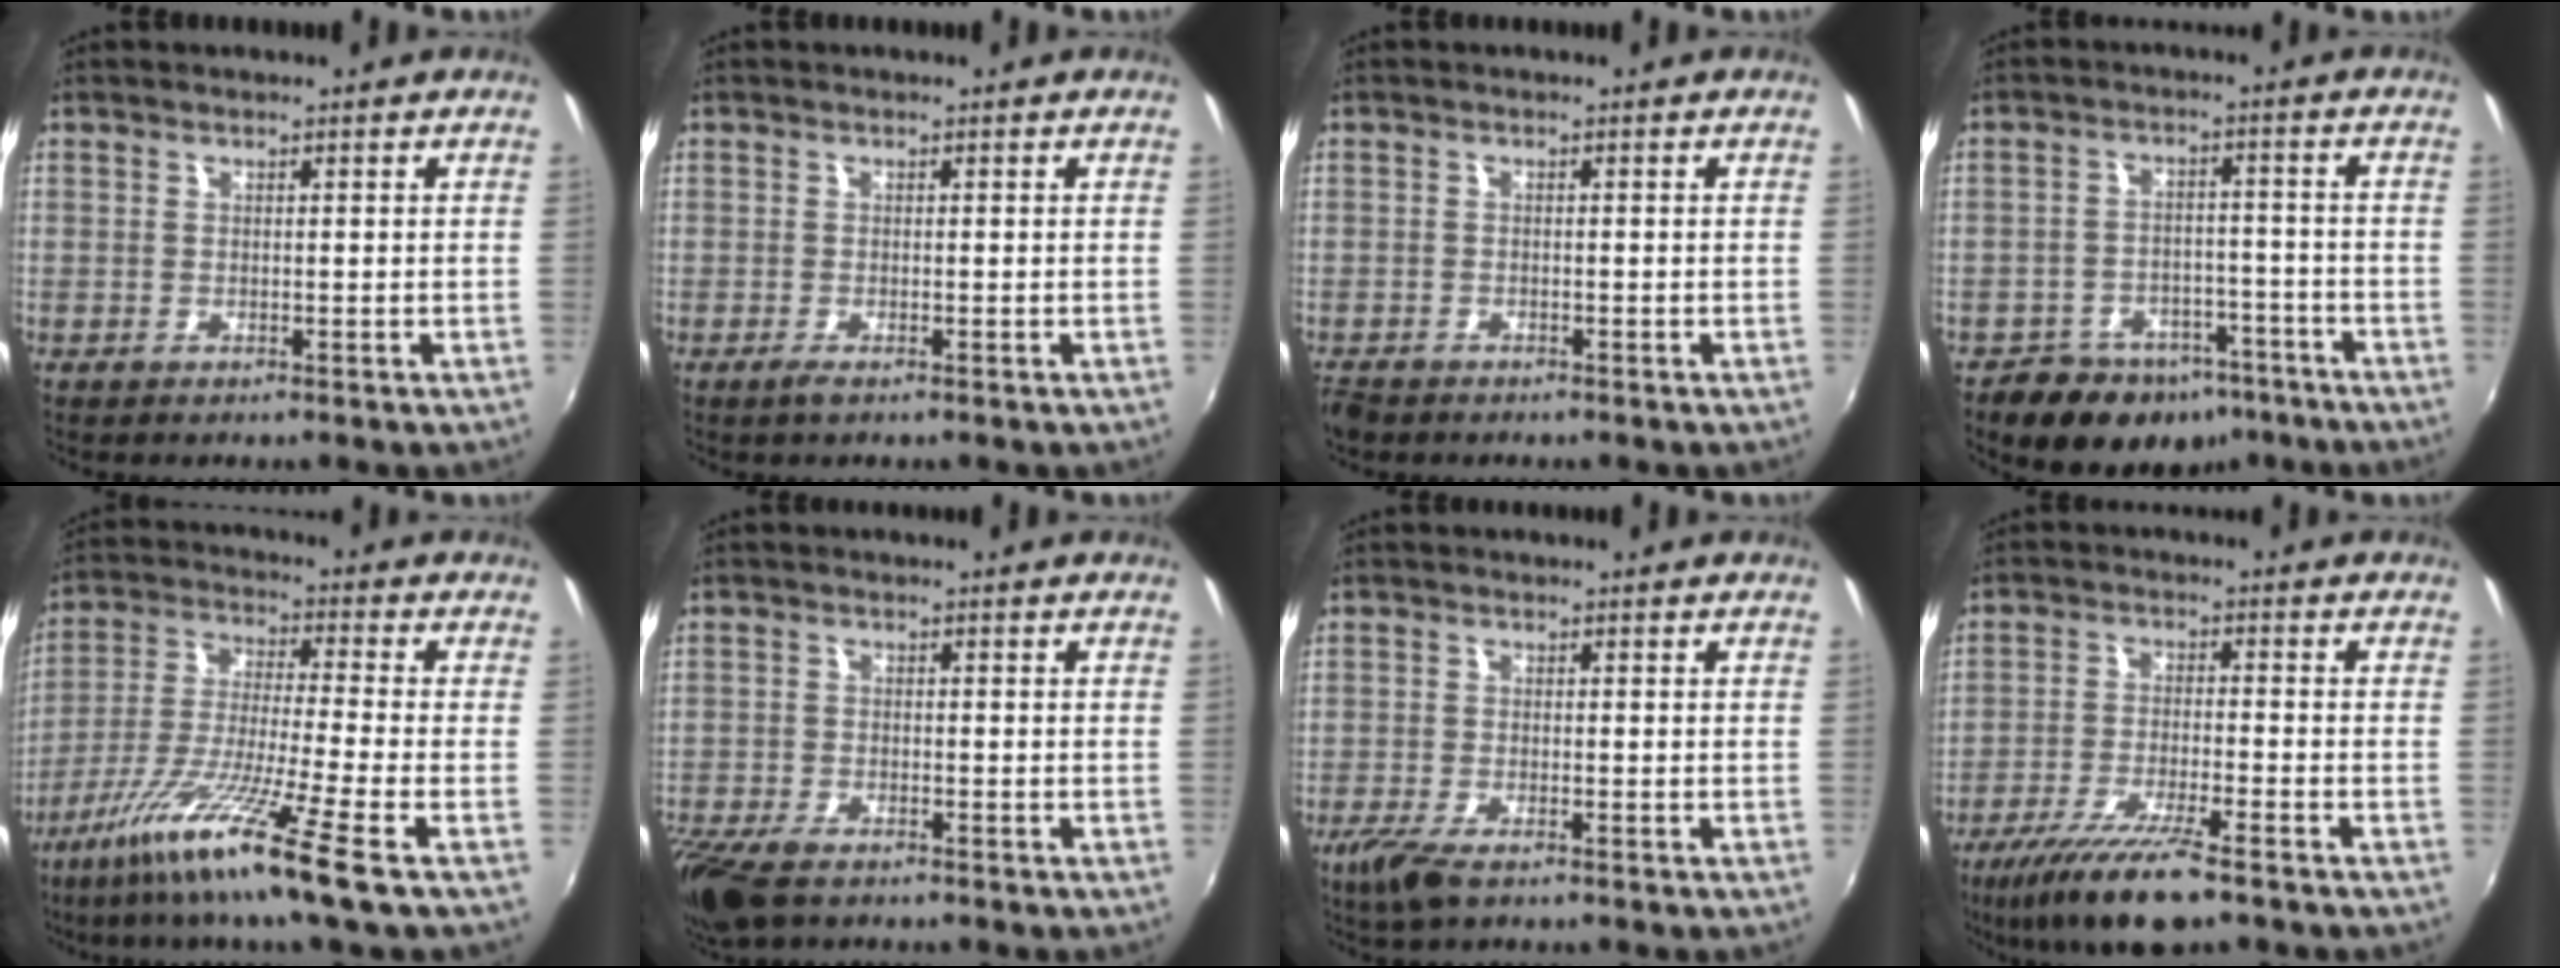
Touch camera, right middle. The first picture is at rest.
{"total": 1.2, "force": [-0.7, 0.1, 0.9], "torque": [-0.018, -0.005, -0.015]}
{"total": 3.2, "force": [-2.8, 1.3, 1.0], "torque": [-0.033, -0.015, -0.055]}
{"total": 12.8, "force": [-9.0, 7.9, 4.3], "torque": [-0.099, 0.016, -0.114]}
{"total": 13.7, "force": [-8.7, -1.5, 10.5], "torque": [-0.215, -0.027, -0.159]}
{"total": 9.0, "force": [-6.8, 3.2, 4.9], "torque": [-0.132, -0.040, -0.131]}
{"total": 4.9, "force": [-3.3, 1.4, 3.3], "torque": [-0.084, -0.018, -0.064]}
{"total": 11.7, "force": [-8.5, 1.9, 7.8], "torque": [-0.167, -0.027, -0.152]}